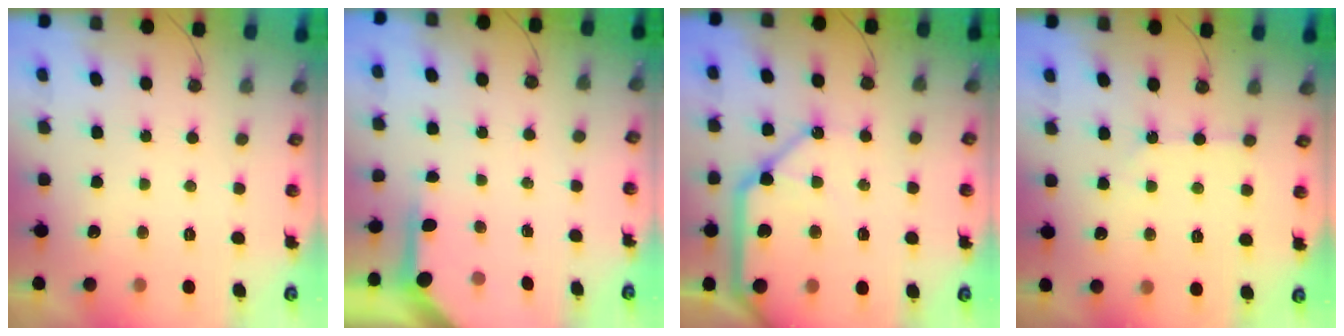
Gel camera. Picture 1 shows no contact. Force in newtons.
{"total": 3.8, "press": 3.8, "slide": 0.3}
{"total": 20.3, "press": 20.1, "slide": 3.0}
{"total": 5.5, "press": 5.4, "slide": 0.9}